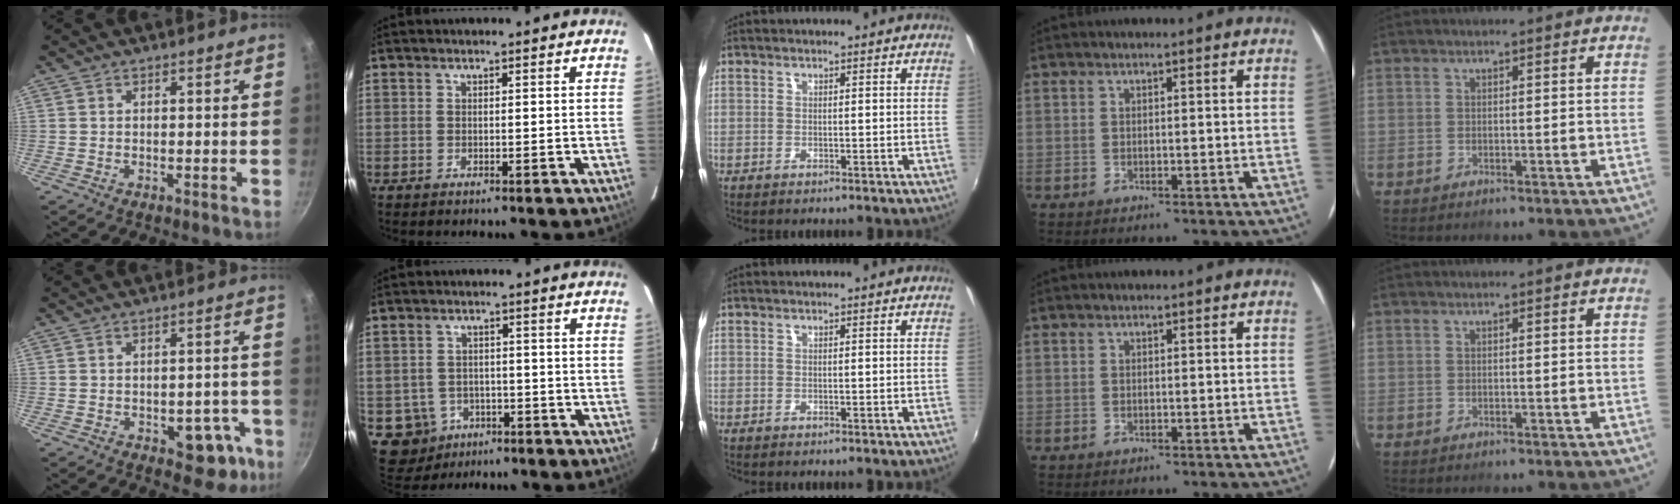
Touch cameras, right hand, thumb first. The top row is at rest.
{"thumb": {"total": 8.5, "force": [-3.6, 5.2, 5.7], "torque": [-0.016, 0.030, -0.035]}, "index": {"total": 7.9, "force": [-3.6, 6.9, 1.5], "torque": [-0.059, 0.018, -0.043]}}